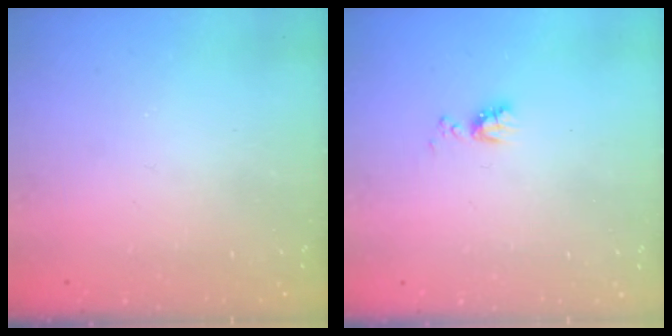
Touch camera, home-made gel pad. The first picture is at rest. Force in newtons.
{"total": 5.7, "press": 5.7, "slide": 0.8}